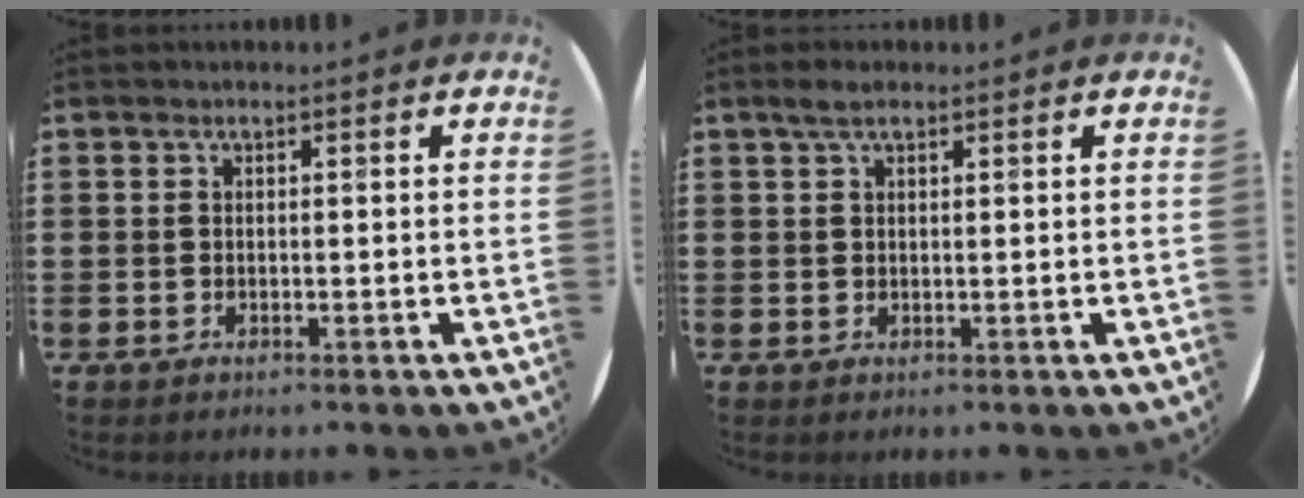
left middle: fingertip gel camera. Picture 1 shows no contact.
{"total": 1.9, "force": [1.3, 0.5, 1.2], "torque": [-0.026, 0.004, 0.022]}